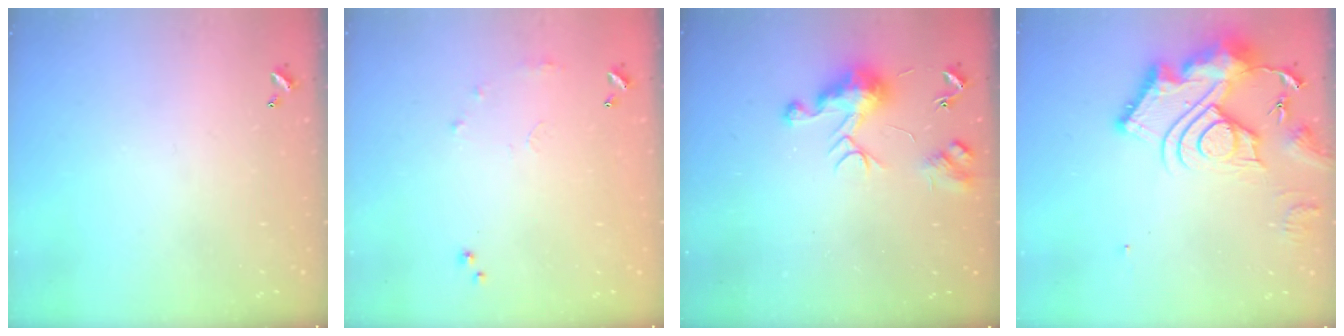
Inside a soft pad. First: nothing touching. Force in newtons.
{"total": 7.1, "press": 7.1, "slide": 0.9}
{"total": 9.0, "press": 9.0, "slide": 0.5}
{"total": 21.1, "press": 21.0, "slide": 2.1}